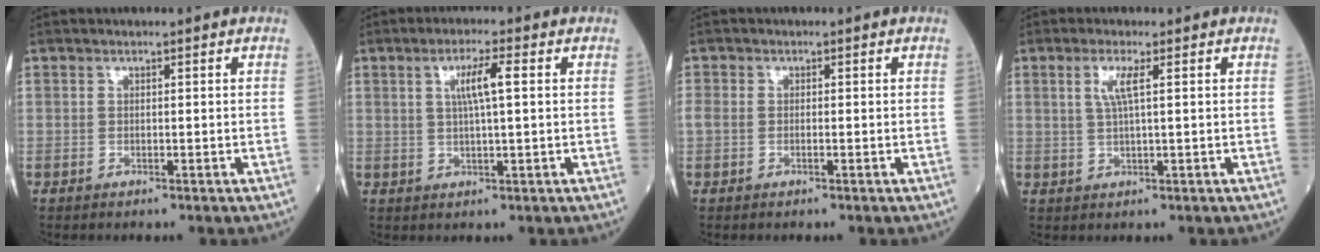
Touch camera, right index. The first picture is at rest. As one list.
[{"total": 4.7, "force": [1.2, 0.2, 4.5], "torque": [-0.085, 0.004, 0.021]}, {"total": 1.8, "force": [-0.2, 1.2, 1.4], "torque": [-0.050, 0.010, -0.002]}, {"total": 3.2, "force": [1.0, 0.0, 3.0], "torque": [-0.066, 0.002, 0.021]}]